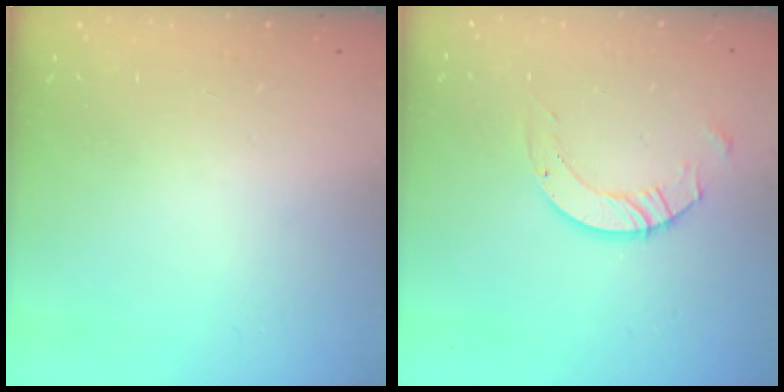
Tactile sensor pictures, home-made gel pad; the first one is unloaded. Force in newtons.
{"total": 5.0, "press": 5.0, "slide": 0.3}